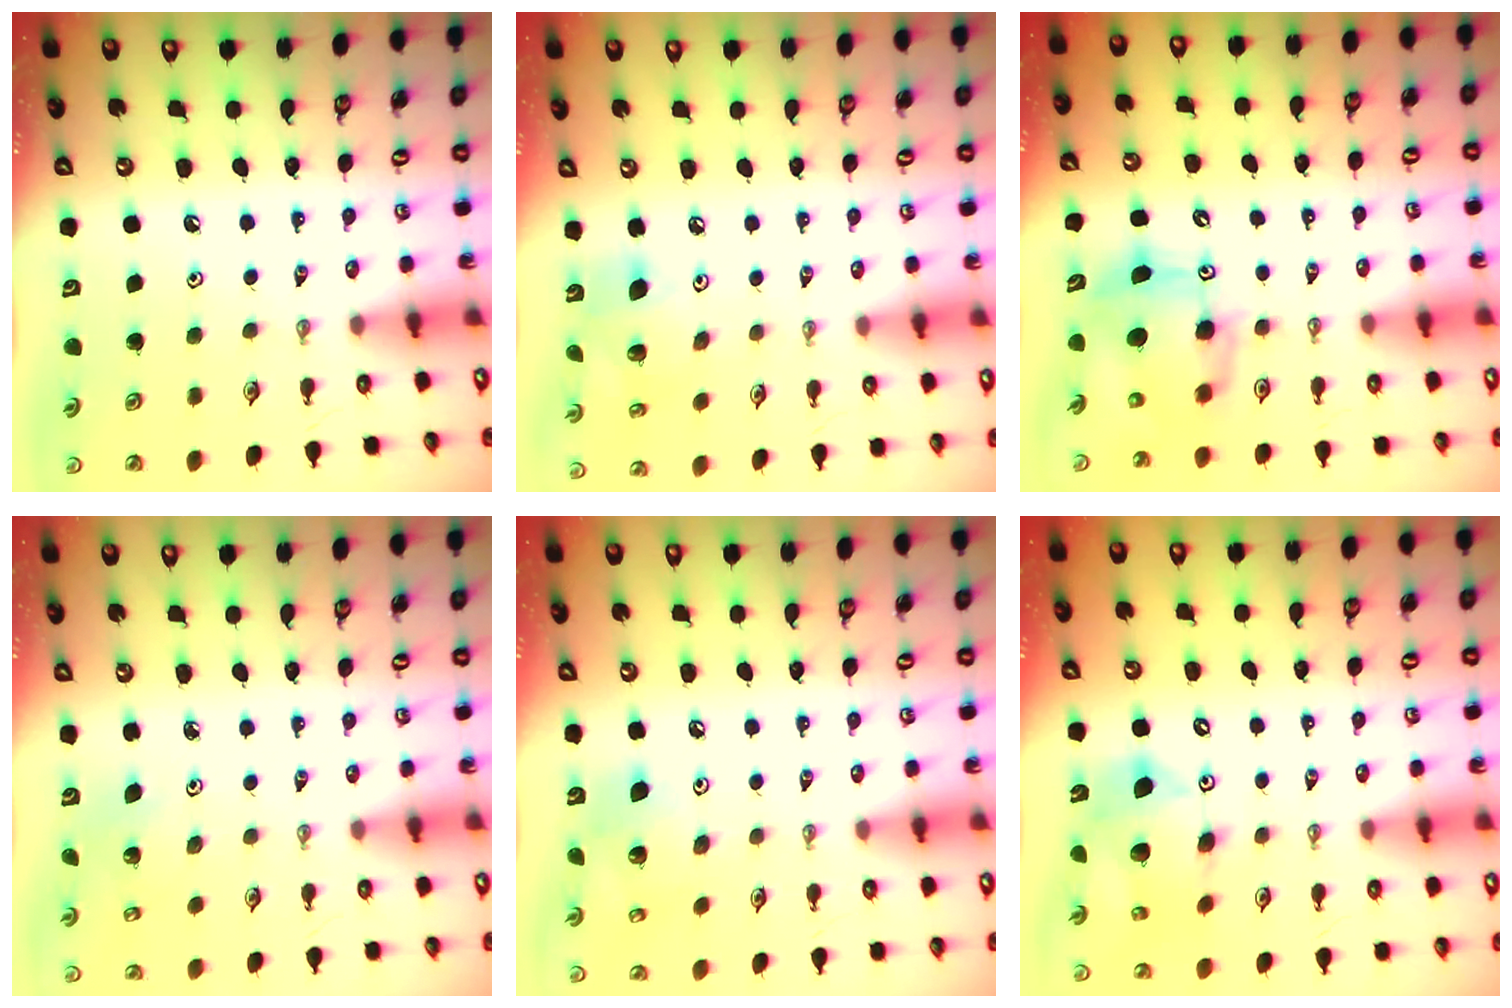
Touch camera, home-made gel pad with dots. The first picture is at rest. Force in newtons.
{"total": 11.0, "press": 10.8, "slide": 2.1}
{"total": 8.6, "press": 8.6, "slide": 0.7}
{"total": 2.2, "press": 2.2, "slide": 0.2}
{"total": 11.3, "press": 11.0, "slide": 2.2}
{"total": 13.9, "press": 13.7, "slide": 2.4}